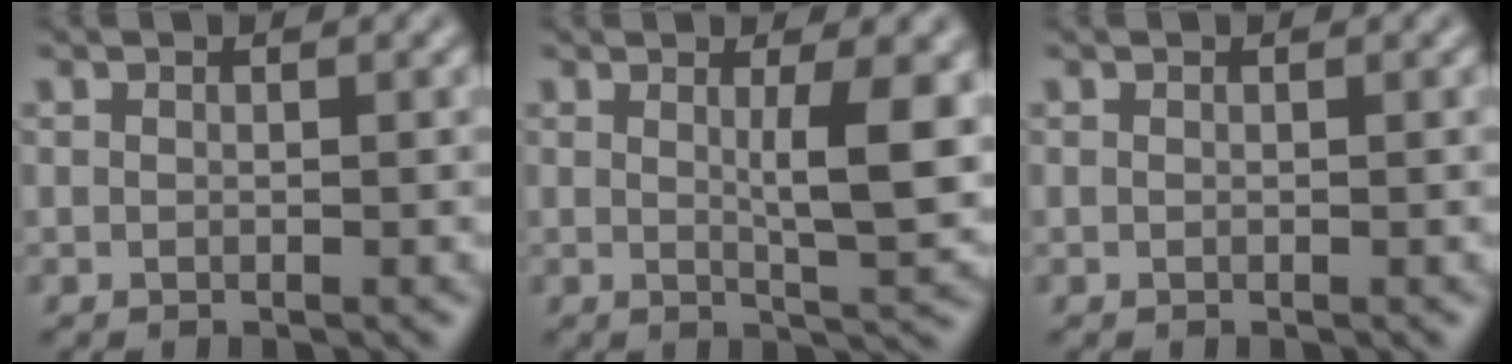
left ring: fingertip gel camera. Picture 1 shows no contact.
{"total": 5.1, "force": [0.9, 1.0, 5.0], "torque": [-0.070, -0.005, 0.017]}
{"total": 0.0}